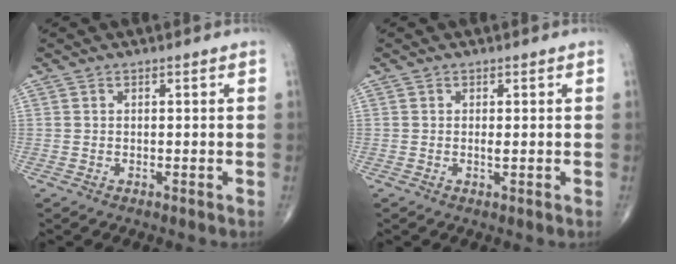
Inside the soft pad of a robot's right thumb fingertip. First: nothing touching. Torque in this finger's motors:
{"motor_torque": [0.37, 0.12, 0.24, -0.16, 0.01]}